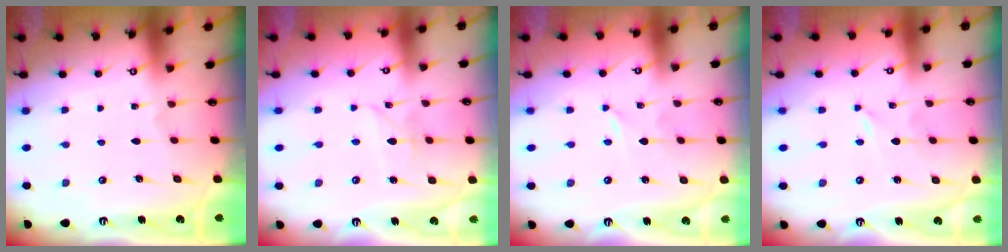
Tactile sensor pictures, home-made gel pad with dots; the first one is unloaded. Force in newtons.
{"total": 2.8, "press": 2.8, "slide": 0.2}
{"total": 0.0}
{"total": 0.0}